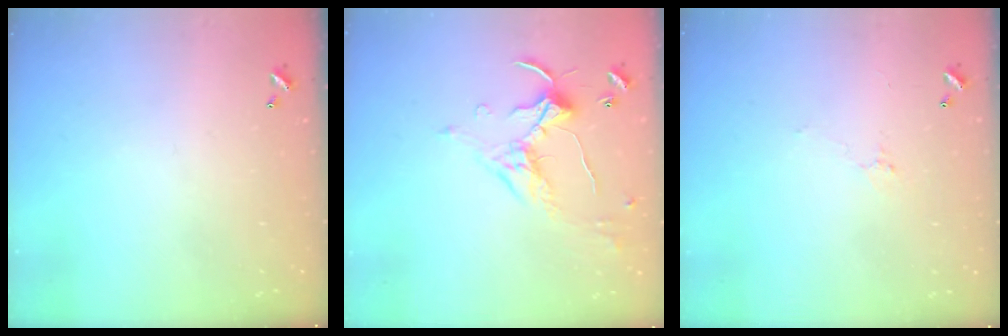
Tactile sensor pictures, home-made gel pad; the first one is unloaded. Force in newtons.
{"total": 1.5, "press": 1.3, "slide": 0.8}
{"total": 0.6, "press": 0.1, "slide": 0.6}